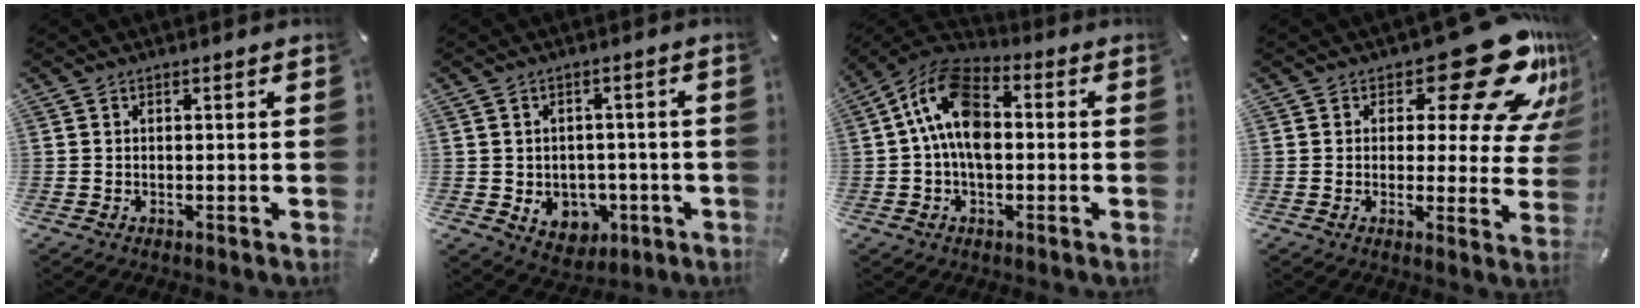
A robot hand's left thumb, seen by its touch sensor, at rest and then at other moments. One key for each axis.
{"total": 6.4, "fx": -0.5, "fy": 5.9, "fz": 2.2, "tx": -0.022, "ty": -0.005, "tz": -0.006}
{"total": 13.1, "fx": 0.7, "fy": 8.2, "fz": 10.3, "tx": -0.222, "ty": 0.005, "tz": 0.014}
{"total": 21.2, "fx": 12.1, "fy": 9.0, "fz": 15.0, "tx": -0.180, "ty": -0.082, "tz": 0.199}